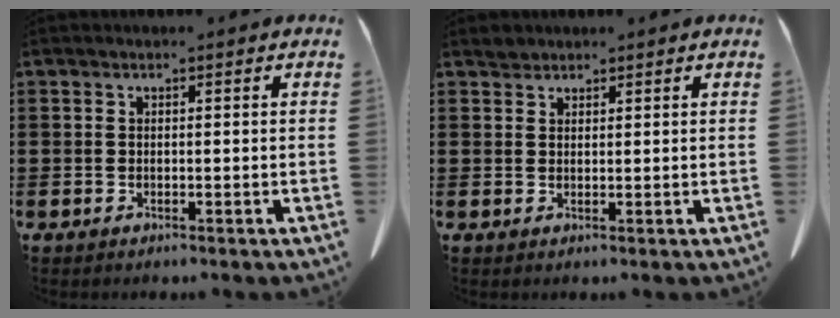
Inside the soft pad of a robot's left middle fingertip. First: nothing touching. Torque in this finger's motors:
{"motor_torque": [-0.03, 0.03, 0.00, 0.00]}